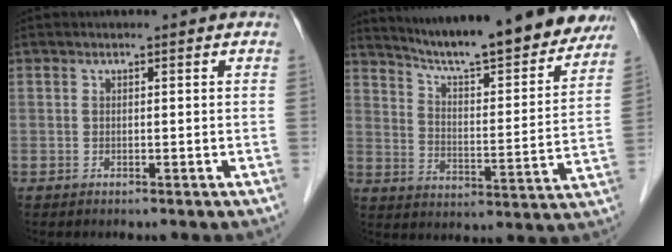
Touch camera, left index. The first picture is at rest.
{"total": 22.2, "force": [19.7, 2.6, 9.9], "torque": [-0.150, -0.027, 0.268]}